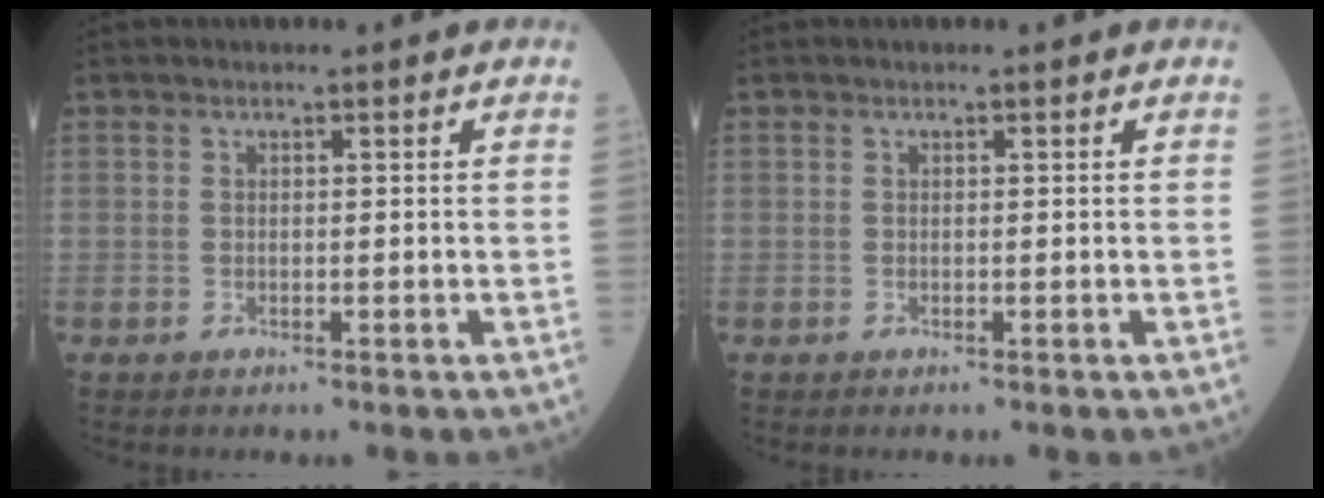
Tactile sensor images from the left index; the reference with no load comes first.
{"total": 0.0}